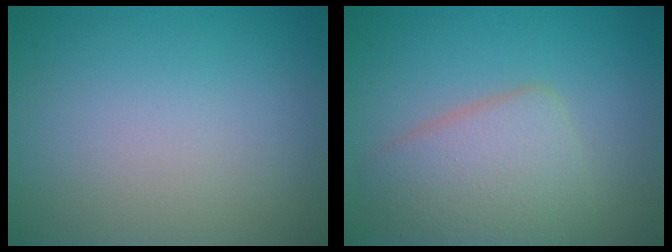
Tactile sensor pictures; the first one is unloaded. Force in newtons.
{"total": 4.6, "press": 4.6, "slide": 0.4}